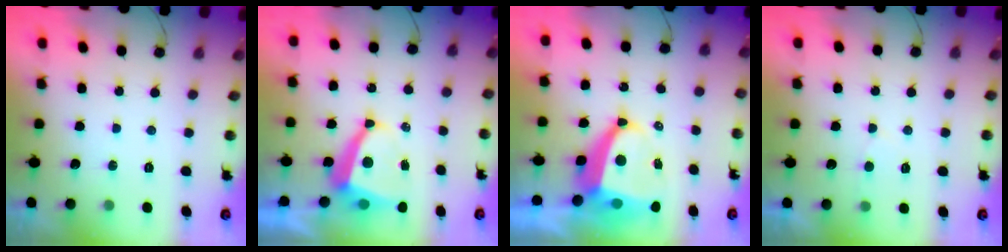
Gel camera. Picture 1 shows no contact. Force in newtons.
{"total": 8.6, "press": 8.5, "slide": 0.9}
{"total": 10.5, "press": 10.4, "slide": 1.4}
{"total": 2.3, "press": 2.3, "slide": 0.2}